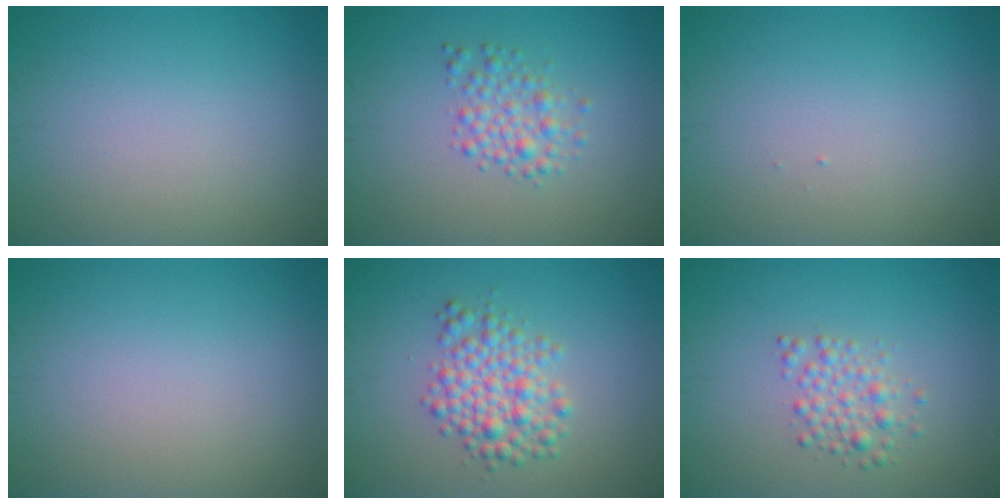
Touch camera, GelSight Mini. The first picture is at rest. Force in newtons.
{"total": 2.4, "press": 2.4, "slide": 0.1}
{"total": 0.0}
{"total": 0.0}
{"total": 4.1, "press": 4.1, "slide": 0.1}
{"total": 2.3, "press": 2.3, "slide": 0.0}